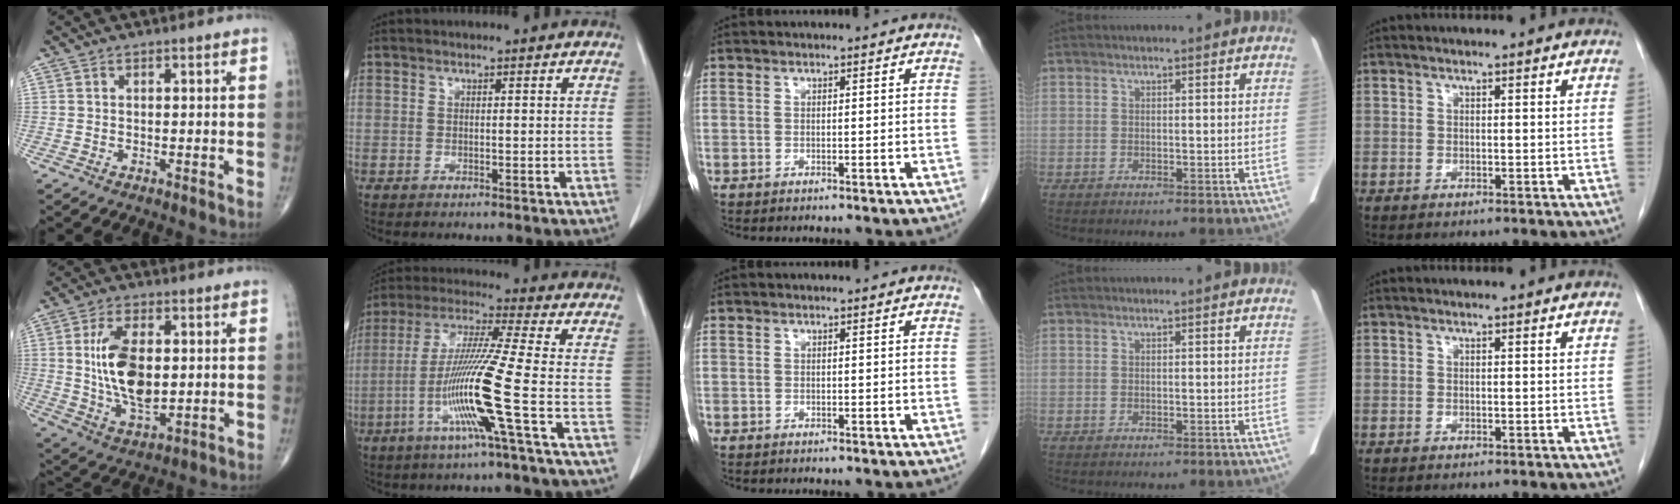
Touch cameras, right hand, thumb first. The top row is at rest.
{"thumb": {"total": 13.9, "force": [1.3, 7.1, 11.8], "torque": [-0.214, -0.014, 0.032]}, "index": {"total": 13.2, "force": [-4.2, -2.4, 12.2], "torque": [-0.246, -0.015, -0.087]}}